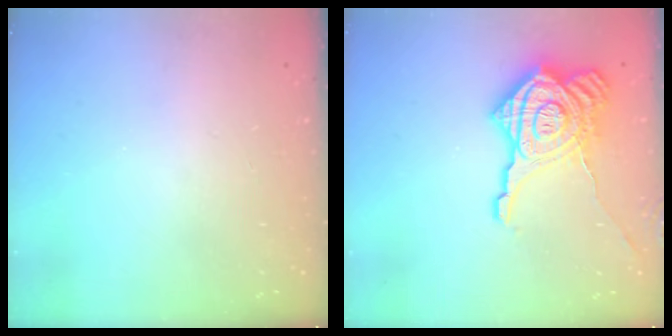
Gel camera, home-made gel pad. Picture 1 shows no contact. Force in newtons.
{"total": 24.3, "press": 24.2, "slide": 1.8}